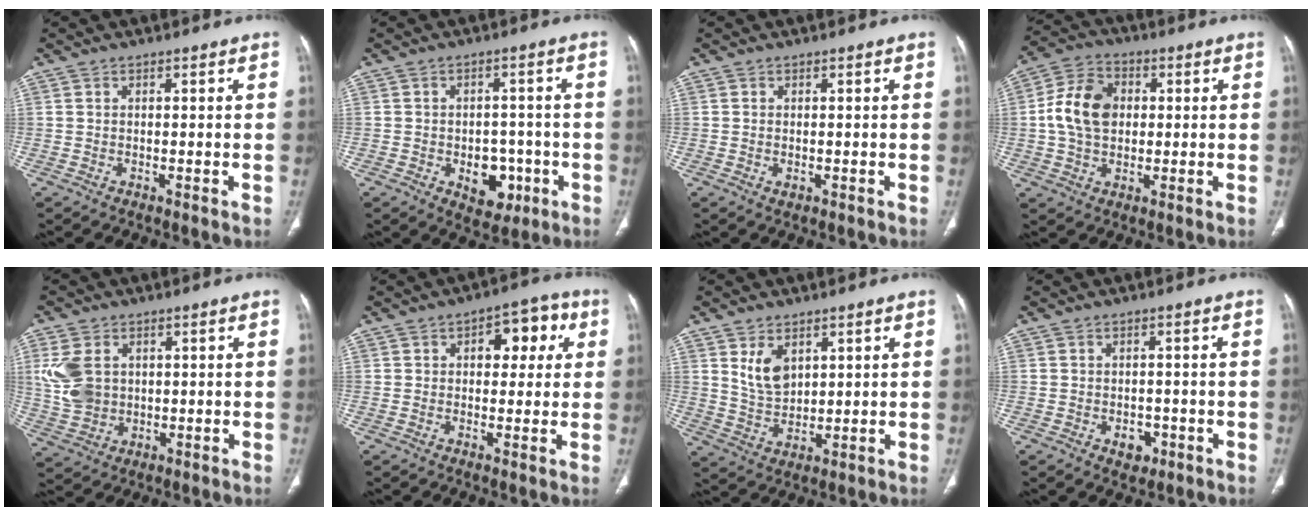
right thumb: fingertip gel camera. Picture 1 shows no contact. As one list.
[{"total": 7.8, "force": [-2.6, 5.4, 4.9], "torque": [-0.027, 0.018, -0.025]}, {"total": 0.8, "force": [-0.2, 0.5, 0.6], "torque": [-0.014, -0.002, -0.001]}, {"total": 11.4, "force": [0.9, 8.3, 7.7], "torque": [-0.128, 0.016, 0.011]}, {"total": 9.3, "force": [2.0, 7.0, 5.8], "torque": [-0.115, -0.003, 0.050]}, {"total": 8.4, "force": [2.4, 5.1, 6.2], "torque": [-0.038, 0.013, 0.026]}, {"total": 6.7, "force": [3.0, 4.2, 4.2], "torque": [-0.062, -0.022, 0.066]}, {"total": 3.1, "force": [-1.3, 2.3, 1.6], "torque": [-0.006, 0.005, -0.012]}]